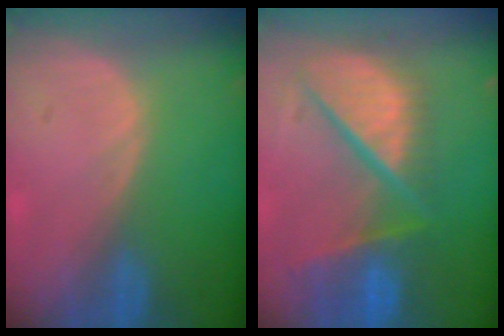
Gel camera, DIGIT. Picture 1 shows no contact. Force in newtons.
{"total": 12.1, "press": 10.0, "slide": 6.8}